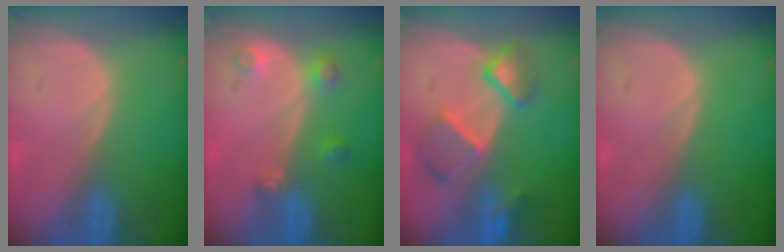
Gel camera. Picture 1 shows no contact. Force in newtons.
{"total": 3.4, "press": 3.1, "slide": 1.4}
{"total": 7.5, "press": 6.7, "slide": 3.4}
{"total": 0.0}